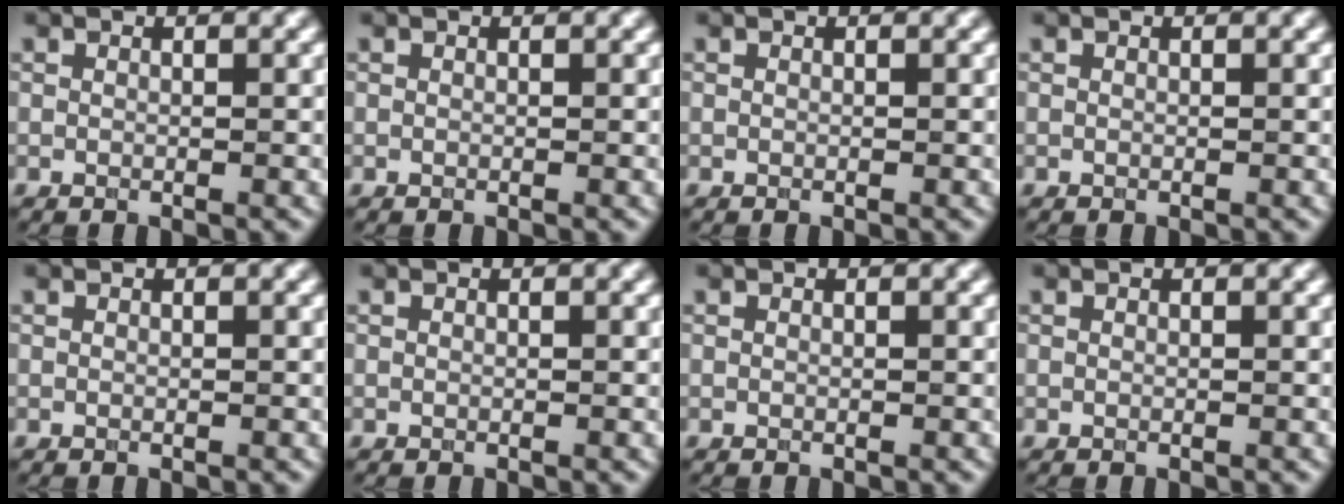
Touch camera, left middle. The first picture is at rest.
{"total": 0.0}
{"total": 0.0}
{"total": 0.0}
{"total": 0.0}
{"total": 0.0}
{"total": 0.0}
{"total": 0.0}